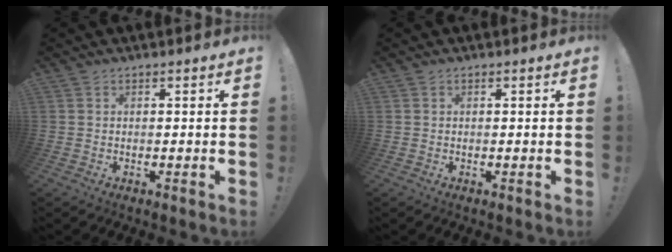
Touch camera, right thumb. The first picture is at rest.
{"total": 0.0}